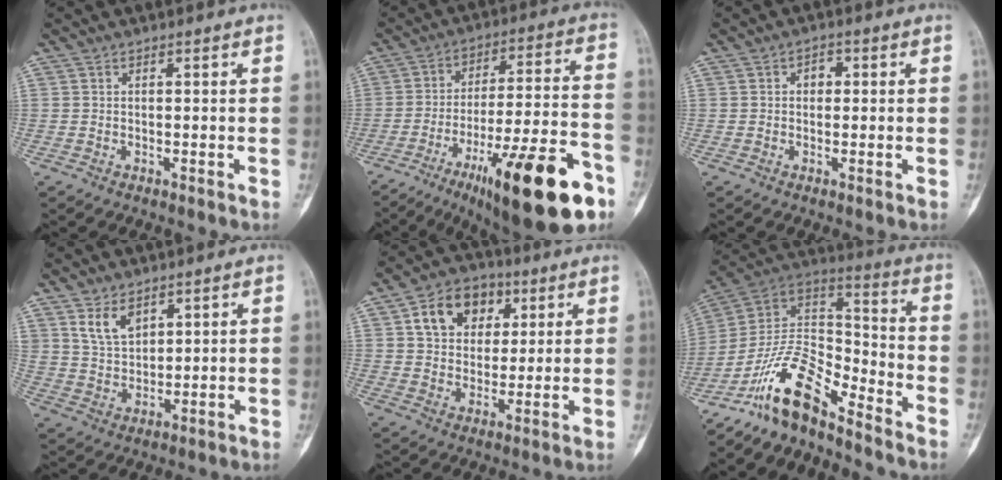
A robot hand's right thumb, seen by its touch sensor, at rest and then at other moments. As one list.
[{"total": 25.2, "force": [-13.3, 6.0, 20.5], "torque": [-0.272, 0.062, -0.199]}, {"total": 2.2, "force": [0.2, 1.8, 1.3], "torque": [-0.008, 0.007, -0.001]}, {"total": 6.3, "force": [3.7, 3.8, 3.4], "torque": [-0.047, -0.026, 0.080]}, {"total": 11.7, "force": [4.3, 8.8, 6.4], "torque": [-0.068, -0.005, 0.069]}, {"total": 14.1, "force": [-11.0, 4.6, 7.6], "torque": [-0.129, 0.101, -0.212]}]